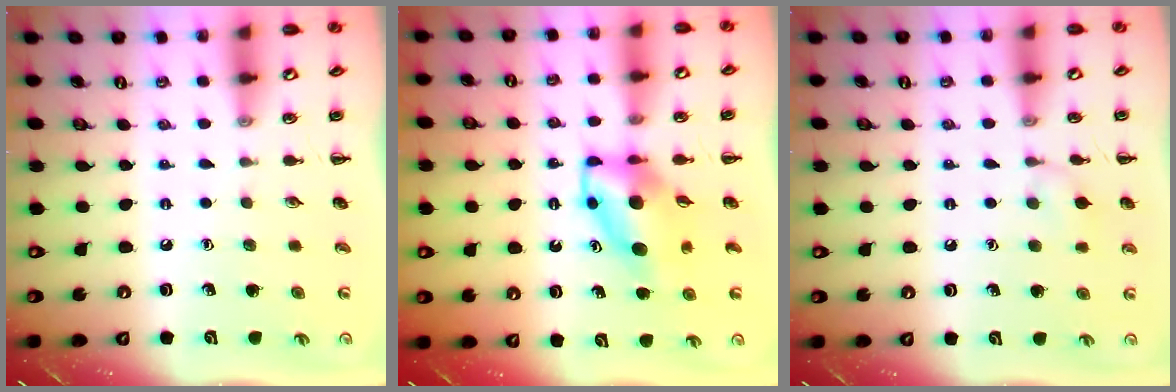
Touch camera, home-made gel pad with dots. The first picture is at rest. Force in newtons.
{"total": 6.1, "press": 6.0, "slide": 1.4}
{"total": 6.7, "press": 6.4, "slide": 2.0}